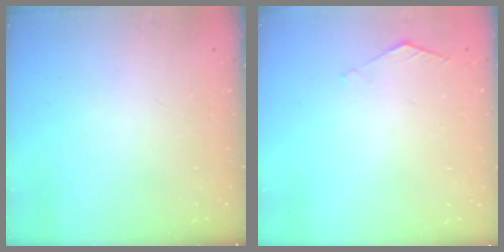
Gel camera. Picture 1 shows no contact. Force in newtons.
{"total": 1.3, "press": 1.2, "slide": 0.4}